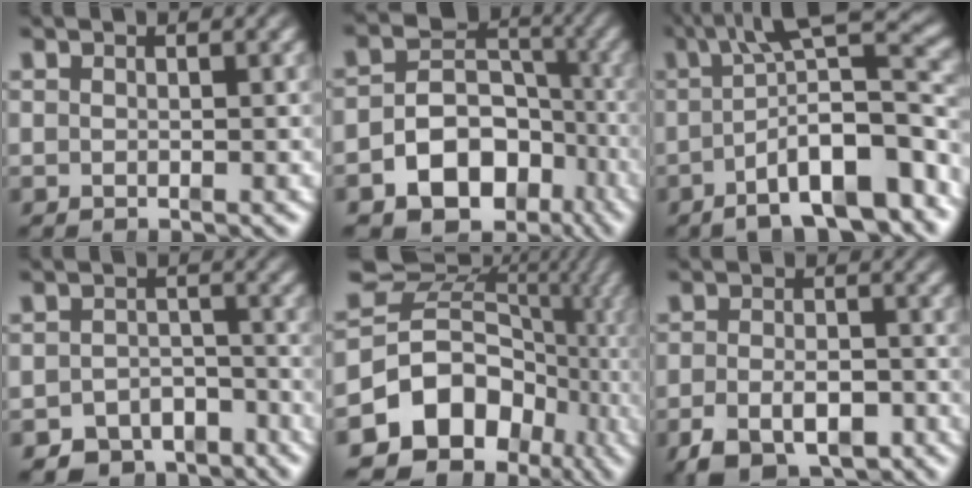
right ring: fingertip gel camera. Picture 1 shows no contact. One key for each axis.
{"total": 14.6, "fx": -6.1, "fy": 11.7, "fz": 6.0, "tx": -0.112, "ty": -0.061, "tz": -0.086}
{"total": 7.9, "fx": -2.1, "fy": 2.5, "fz": 7.2, "tx": -0.100, "ty": -0.009, "tz": -0.026}
{"total": 8.0, "fx": -6.5, "fy": 4.5, "fz": 1.2, "tx": 0.007, "ty": -0.020, "tz": -0.110}
{"total": 22.2, "fx": -5.3, "fy": 18.4, "fz": 11.2, "tx": -0.221, "ty": -0.048, "tz": -0.087}
{"total": 5.2, "fx": -3.2, "fy": 2.9, "fz": 2.9, "tx": -0.035, "ty": -0.013, "tz": -0.046}